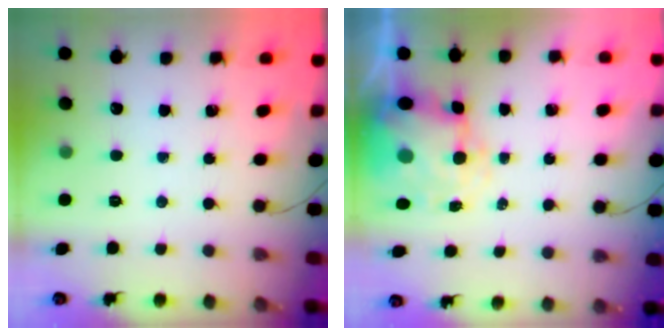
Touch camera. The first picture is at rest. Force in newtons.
{"total": 7.4, "press": 7.0, "slide": 2.5}